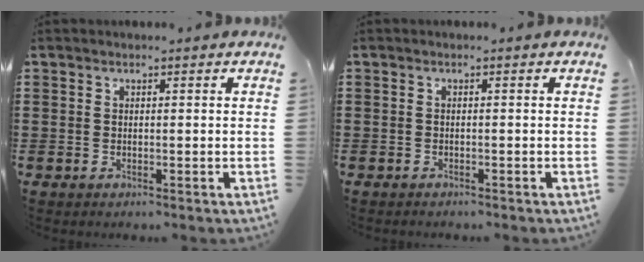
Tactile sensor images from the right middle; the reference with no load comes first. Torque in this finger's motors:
{"motor_torque": [0.02, -0.01, 0.11, 0.00]}